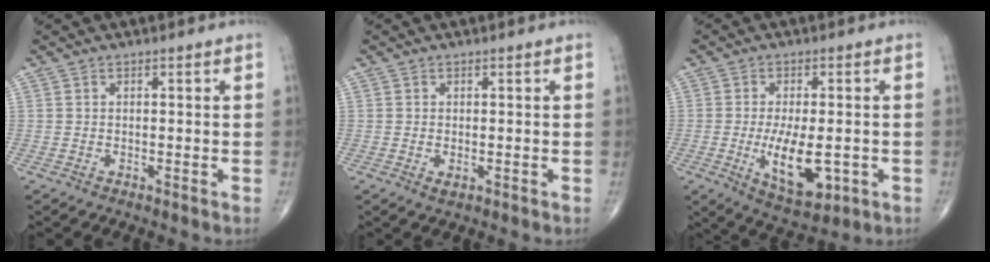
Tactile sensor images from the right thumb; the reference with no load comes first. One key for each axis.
{"total": 1.2, "fx": -0.3, "fy": 0.7, "fz": 1.0, "tx": -0.016, "ty": -0.004, "tz": -0.003}
{"total": 11.3, "fx": -2.4, "fy": 5.1, "fz": 9.8, "tx": -0.155, "ty": -0.012, "tz": -0.027}